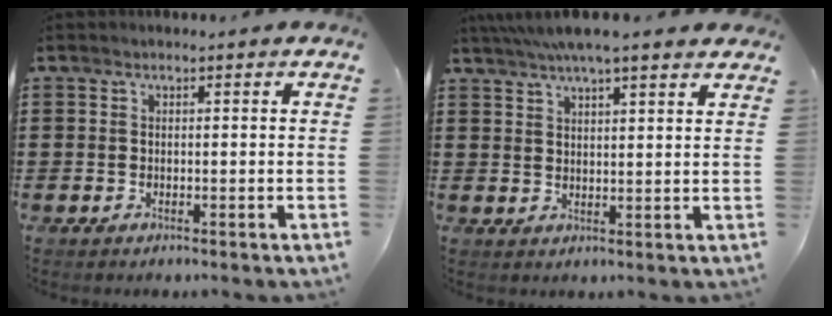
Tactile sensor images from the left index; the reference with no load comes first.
{"total": 5.1, "force": [4.2, 0.5, 2.8], "torque": [-0.065, -0.003, 0.076]}